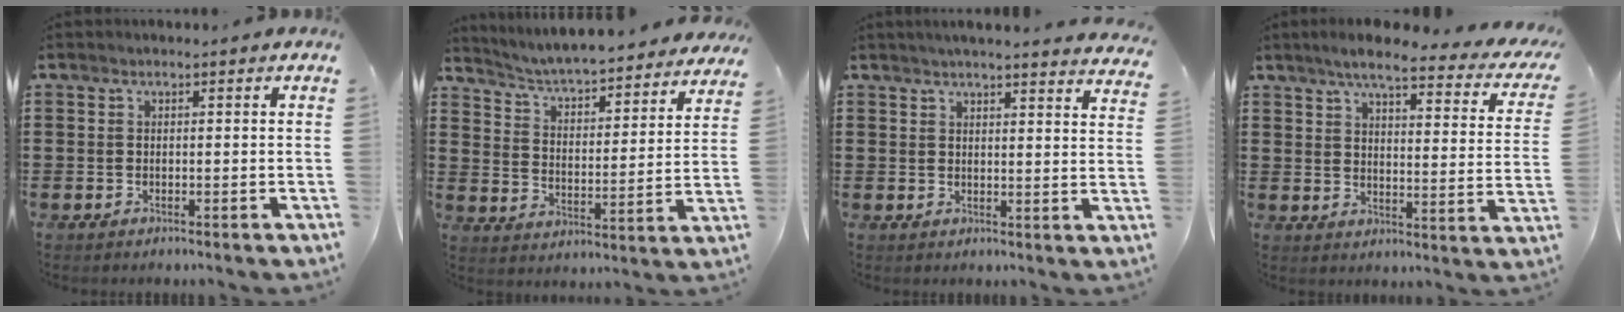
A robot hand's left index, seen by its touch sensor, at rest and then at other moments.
{"total": 4.7, "force": [4.6, -0.3, 1.0], "torque": [-0.042, -0.041, 0.071]}
{"total": 3.3, "force": [3.2, -0.3, 0.4], "torque": [-0.018, -0.014, 0.059]}
{"total": 6.7, "force": [5.3, 0.6, 4.0], "torque": [-0.081, -0.030, 0.085]}